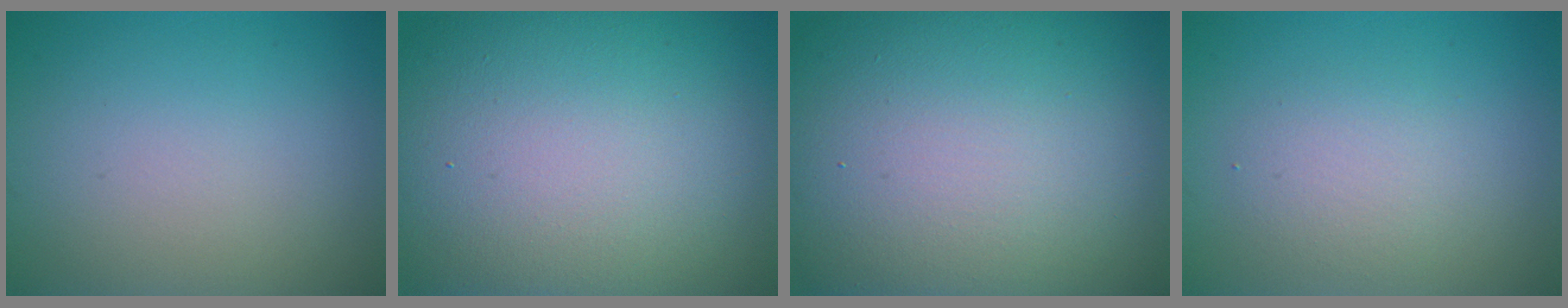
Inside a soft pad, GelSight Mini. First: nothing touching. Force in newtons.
{"total": 20.1, "press": 20.1, "slide": 1.2}
{"total": 21.4, "press": 21.4, "slide": 1.1}
{"total": 2.5, "press": 2.5, "slide": 0.1}